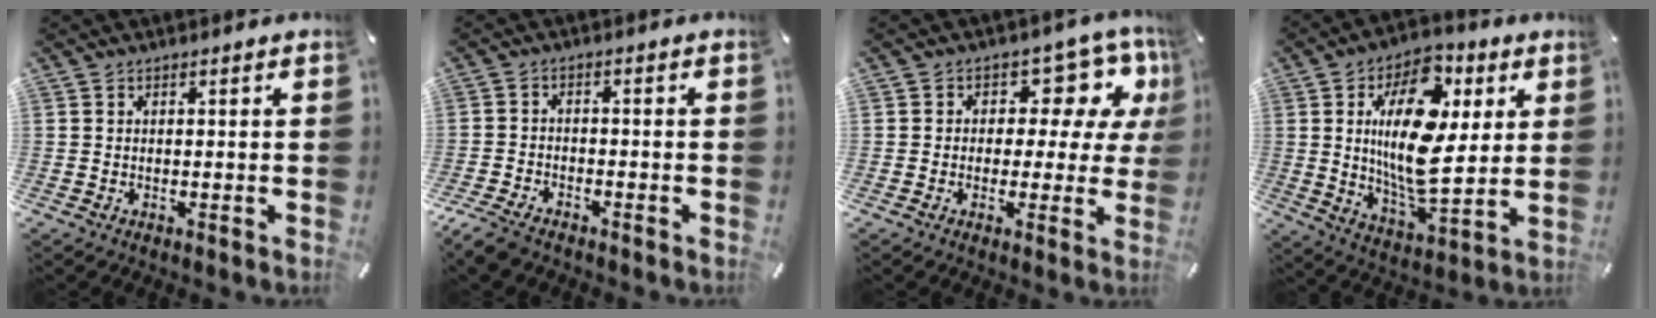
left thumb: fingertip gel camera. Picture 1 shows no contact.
{"total": 4.6, "force": [-3.8, 1.8, 1.8], "torque": [-0.052, 0.011, -0.078]}
{"total": 10.0, "force": [3.5, 6.9, 6.3], "torque": [-0.076, -0.023, 0.061]}
{"total": 19.8, "force": [4.8, 10.6, 16.0], "torque": [-0.285, -0.013, 0.072]}